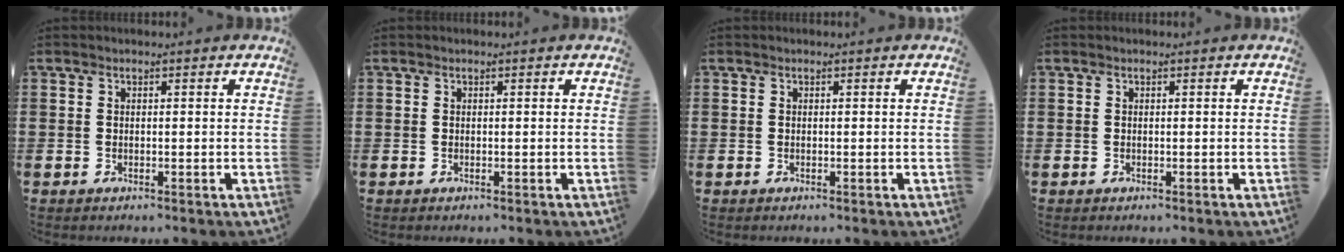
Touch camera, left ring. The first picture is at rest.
{"total": 0.0}
{"total": 0.0}
{"total": 0.0}